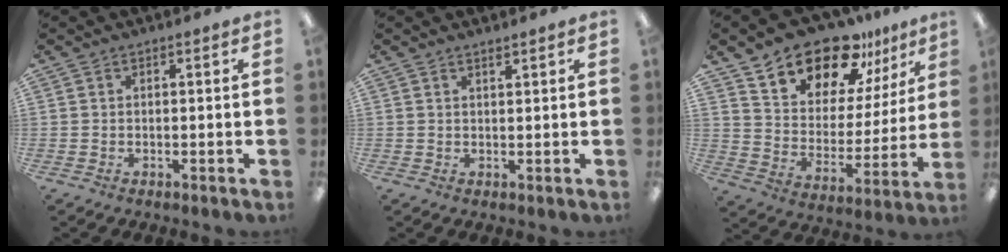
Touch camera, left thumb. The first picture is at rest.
{"total": 1.2, "force": [1.2, 0.2, 0.4], "torque": [-0.009, -0.002, 0.022]}
{"total": 16.8, "force": [14.4, 7.3, 4.7], "torque": [-0.096, -0.117, 0.263]}